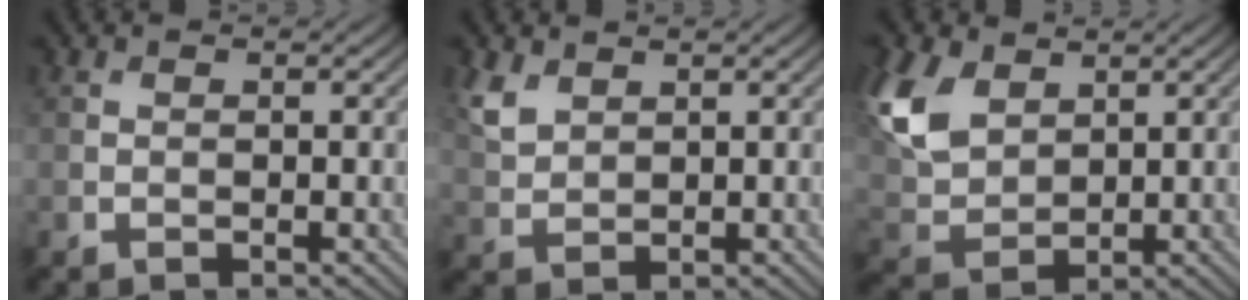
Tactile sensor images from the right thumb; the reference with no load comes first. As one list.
[{"total": 3.3, "force": [2.1, 1.9, 1.7], "torque": [-0.046, 0.000, 0.048]}, {"total": 9.8, "force": [4.2, 6.2, 6.3], "torque": [-0.189, 0.017, 0.088]}]